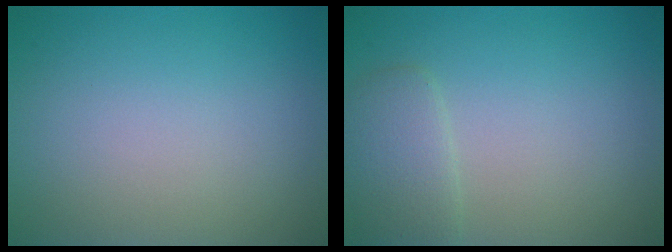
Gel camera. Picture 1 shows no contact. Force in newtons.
{"total": 2.4, "press": 2.4, "slide": 0.1}